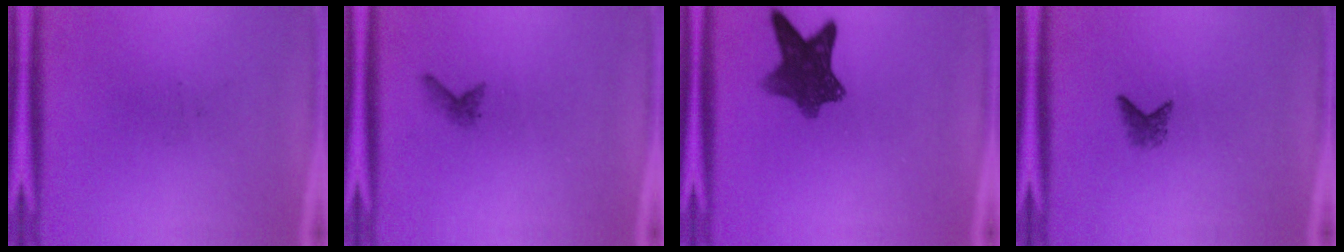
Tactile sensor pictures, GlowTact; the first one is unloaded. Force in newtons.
{"total": 0.9}
{"total": 8.6}
{"total": 1.4}